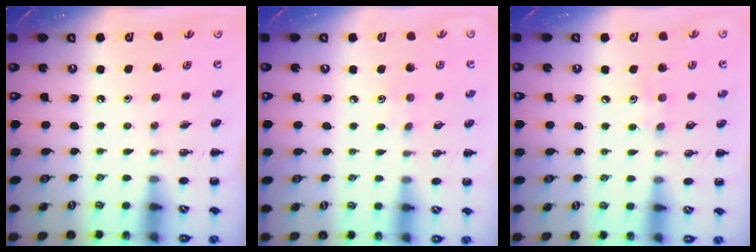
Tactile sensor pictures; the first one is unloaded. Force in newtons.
{"total": 4.6, "press": 4.4, "slide": 1.3}
{"total": 4.7, "press": 4.5, "slide": 1.1}